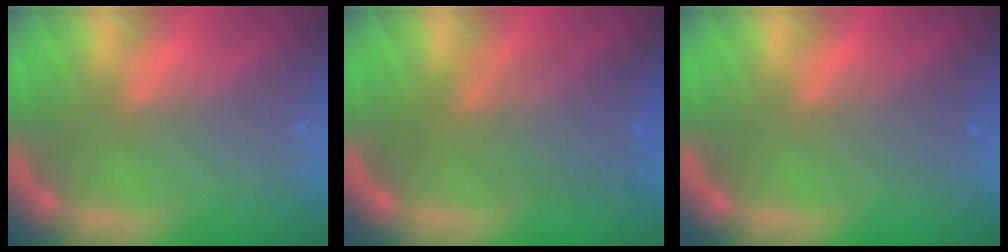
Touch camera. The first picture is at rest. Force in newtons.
{"total": 5.5}
{"total": 2.0}